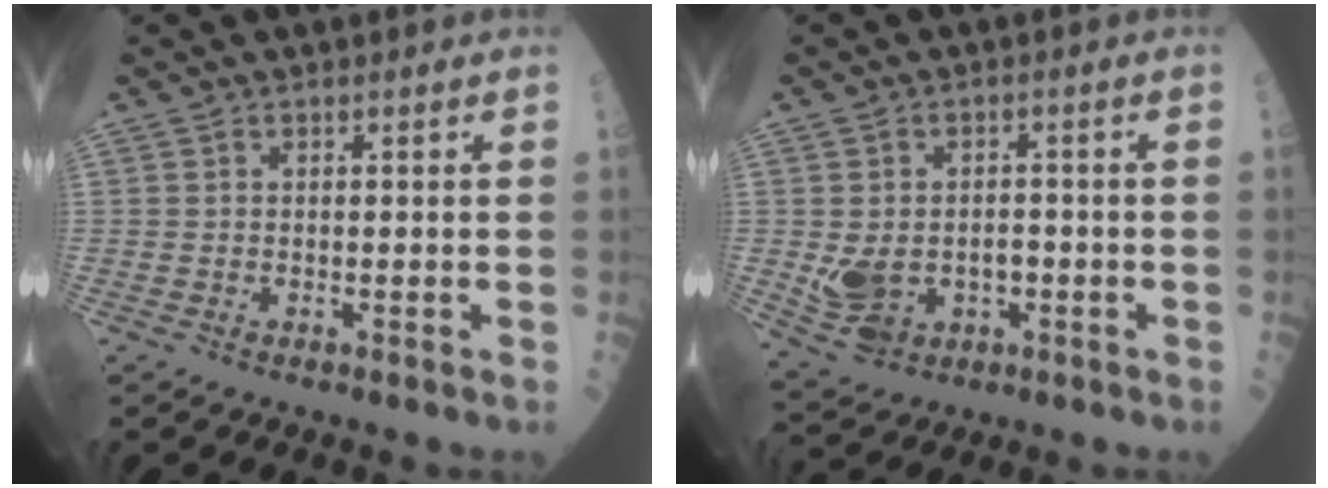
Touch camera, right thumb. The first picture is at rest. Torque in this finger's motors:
{"motor_torque": [0.04, 0.04, 0.39, 0.26, 0.17]}